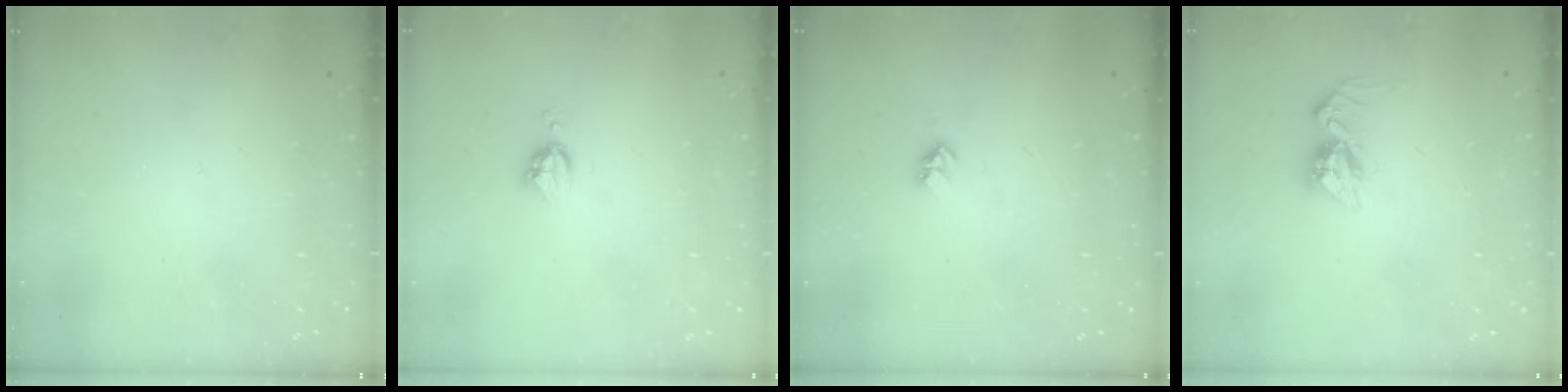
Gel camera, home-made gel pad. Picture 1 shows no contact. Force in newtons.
{"total": 4.0, "press": 4.0, "slide": 0.5}
{"total": 2.9, "press": 2.8, "slide": 0.5}
{"total": 9.1, "press": 9.0, "slide": 0.8}